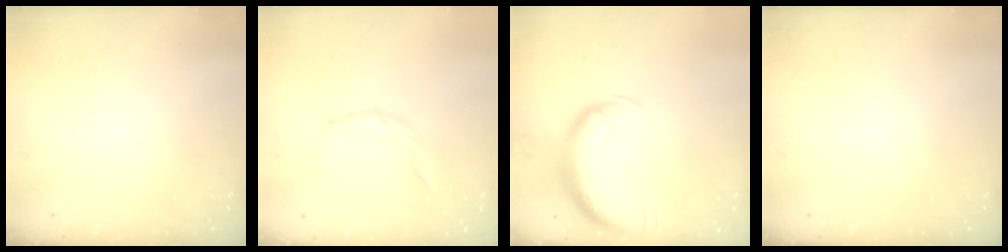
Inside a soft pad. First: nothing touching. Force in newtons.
{"total": 9.6, "press": 9.4, "slide": 1.9}
{"total": 16.2, "press": 15.8, "slide": 3.6}
{"total": 0.0}